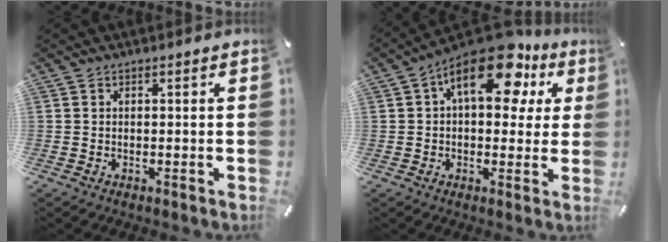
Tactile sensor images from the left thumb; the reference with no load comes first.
{"total": 16.4, "force": [7.2, 8.5, 12.1], "torque": [-0.170, -0.033, 0.120]}